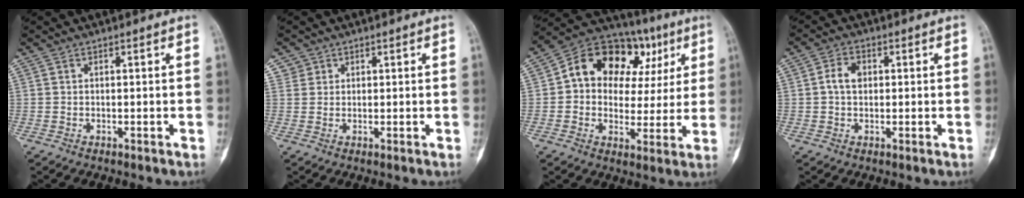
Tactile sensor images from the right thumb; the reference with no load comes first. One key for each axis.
{"total": 1.9, "fx": 1.0, "fy": 1.6, "fz": -0.2, "tx": 0.018, "ty": -0.002, "tz": 0.012}
{"total": 19.0, "fx": 5.5, "fy": 13.2, "fz": 12.5, "tx": -0.131, "ty": 0.032, "tz": 0.082}
{"total": 3.8, "fx": 0.5, "fy": 2.7, "fz": 2.6, "tx": -0.051, "ty": 0.011, "tz": 0.008}